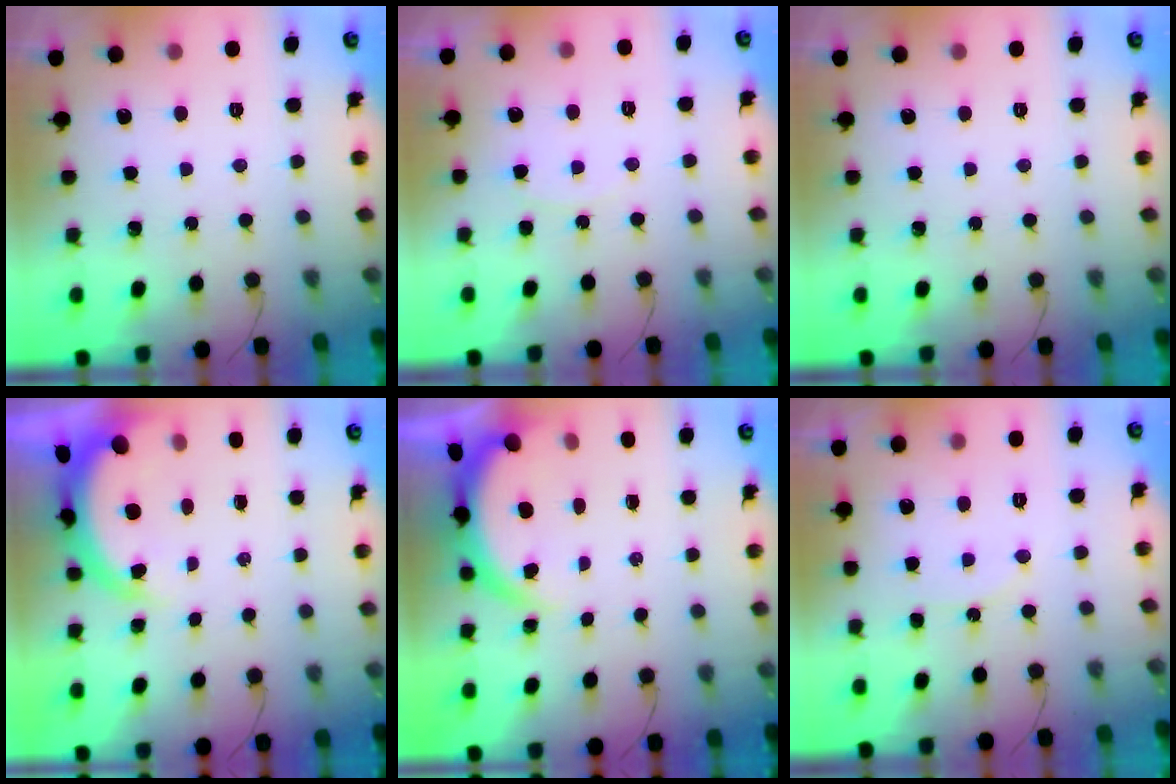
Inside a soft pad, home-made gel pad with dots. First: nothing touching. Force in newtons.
{"total": 4.3, "press": 4.2, "slide": 0.6}
{"total": 0.0}
{"total": 4.0, "press": 3.9, "slide": 0.6}
{"total": 3.8, "press": 3.8, "slide": 0.2}
{"total": 5.4, "press": 5.4, "slide": 0.7}